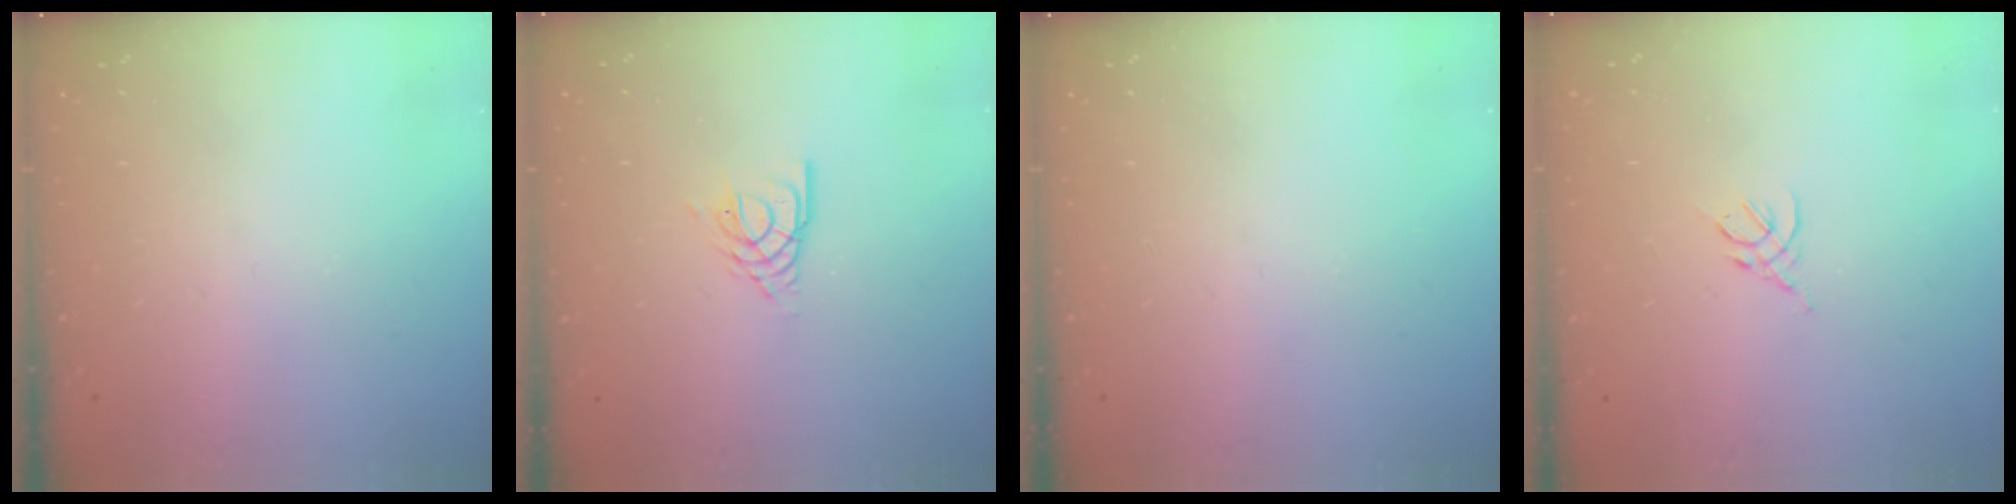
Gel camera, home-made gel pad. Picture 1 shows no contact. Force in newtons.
{"total": 2.6, "press": 2.5, "slide": 0.4}
{"total": 0.0}
{"total": 3.8, "press": 3.7, "slide": 0.8}